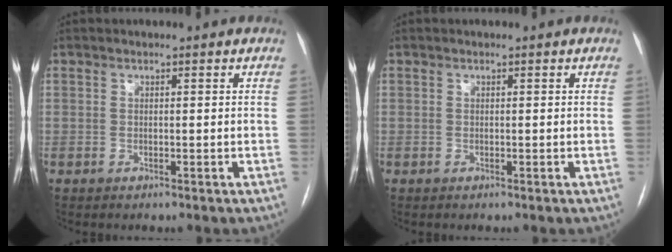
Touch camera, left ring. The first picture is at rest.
{"total": 0.0}